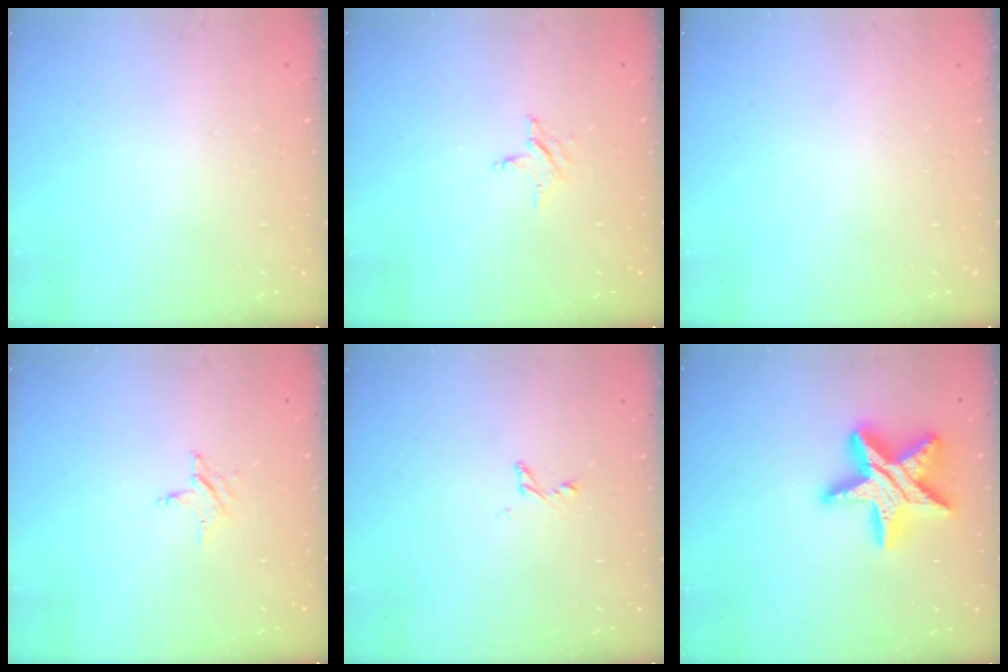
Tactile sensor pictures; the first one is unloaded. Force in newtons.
{"total": 2.8, "press": 2.8, "slide": 0.3}
{"total": 0.0}
{"total": 2.8, "press": 2.8, "slide": 0.3}
{"total": 3.7, "press": 3.7, "slide": 0.3}
{"total": 18.9, "press": 18.8, "slide": 1.5}